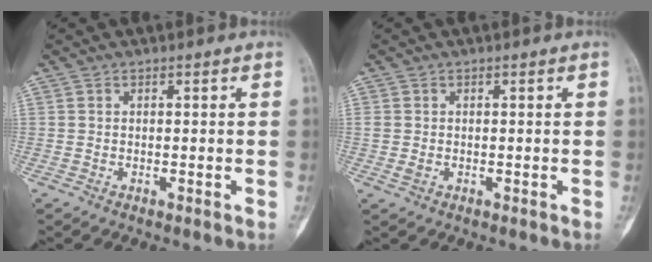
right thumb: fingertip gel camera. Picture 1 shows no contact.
{"total": 1.3, "force": [-0.1, 1.0, 0.8], "torque": [-0.018, 0.000, 0.001]}